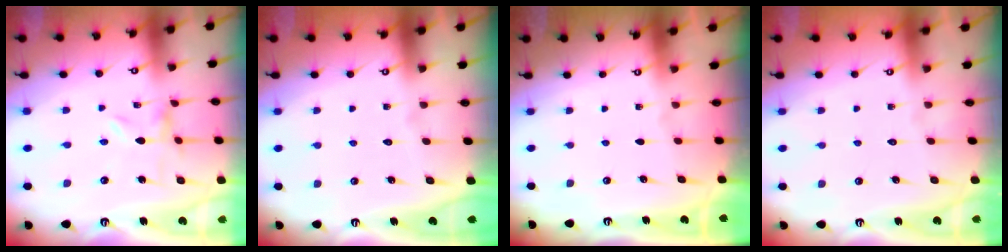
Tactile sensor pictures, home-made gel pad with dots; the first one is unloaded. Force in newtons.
{"total": 1.6, "press": 1.6, "slide": 0.1}
{"total": 0.0}
{"total": 1.5, "press": 1.5, "slide": 0.1}